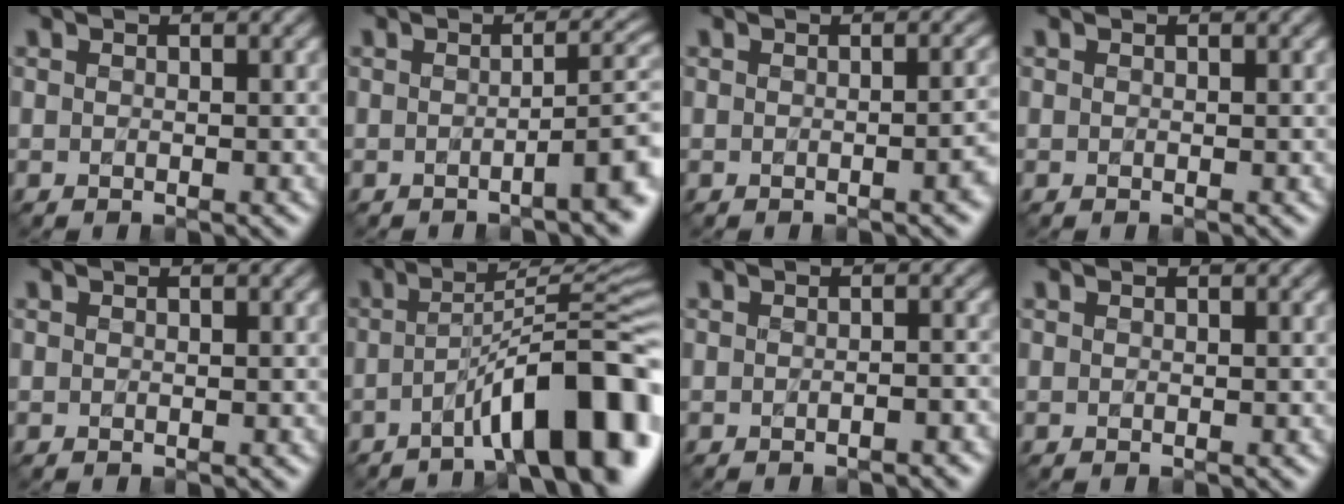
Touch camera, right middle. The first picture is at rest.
{"total": 4.8, "force": [-1.7, 1.1, 4.4], "torque": [-0.049, 0.007, -0.030]}
{"total": 3.0, "force": [-0.7, 1.2, 2.7], "torque": [-0.014, -0.001, -0.004]}
{"total": 0.0}
{"total": 0.0}
{"total": 10.5, "force": [-4.3, 2.2, 9.3], "torque": [-0.118, 0.019, -0.069]}
{"total": 1.0, "force": [-0.8, 0.2, 0.6], "torque": [-0.008, 0.001, -0.014]}
{"total": 0.0}